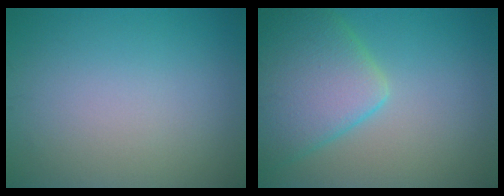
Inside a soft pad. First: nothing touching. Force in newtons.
{"total": 7.4, "press": 7.4, "slide": 0.4}